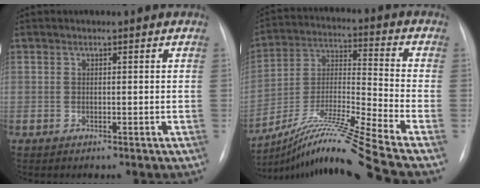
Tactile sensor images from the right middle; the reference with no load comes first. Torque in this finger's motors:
{"motor_torque": [-0.43, -0.76, -0.05, 0.03]}